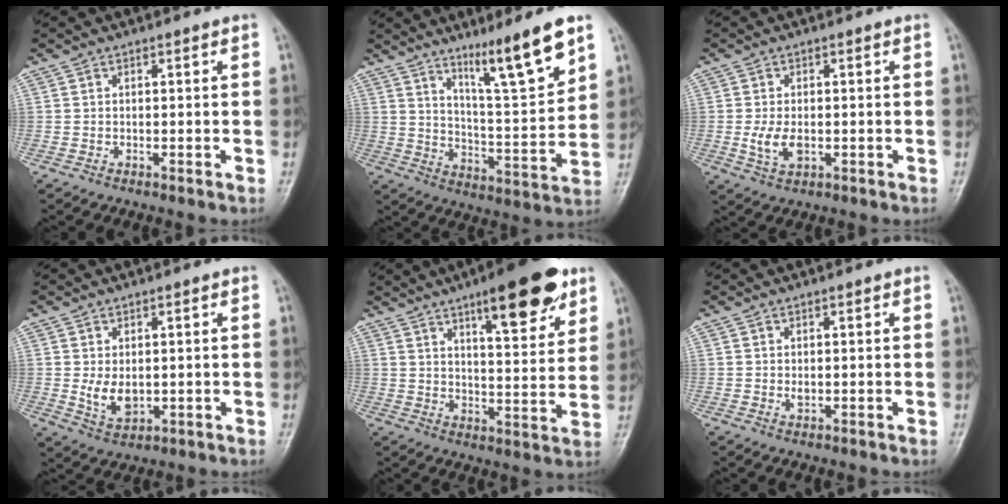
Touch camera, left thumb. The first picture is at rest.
{"total": 13.7, "force": [9.1, 1.1, 10.2], "torque": [-0.154, -0.066, 0.156]}
{"total": 4.4, "force": [-0.5, 2.6, 3.6], "torque": [-0.073, -0.009, -0.007]}
{"total": 5.0, "force": [0.3, 3.2, 3.8], "torque": [-0.057, -0.014, 0.016]}
{"total": 15.7, "force": [9.4, 4.6, 11.7], "torque": [-0.137, -0.045, 0.136]}
{"total": 1.3, "force": [0.4, 0.7, 1.1], "torque": [-0.015, -0.003, 0.010]}